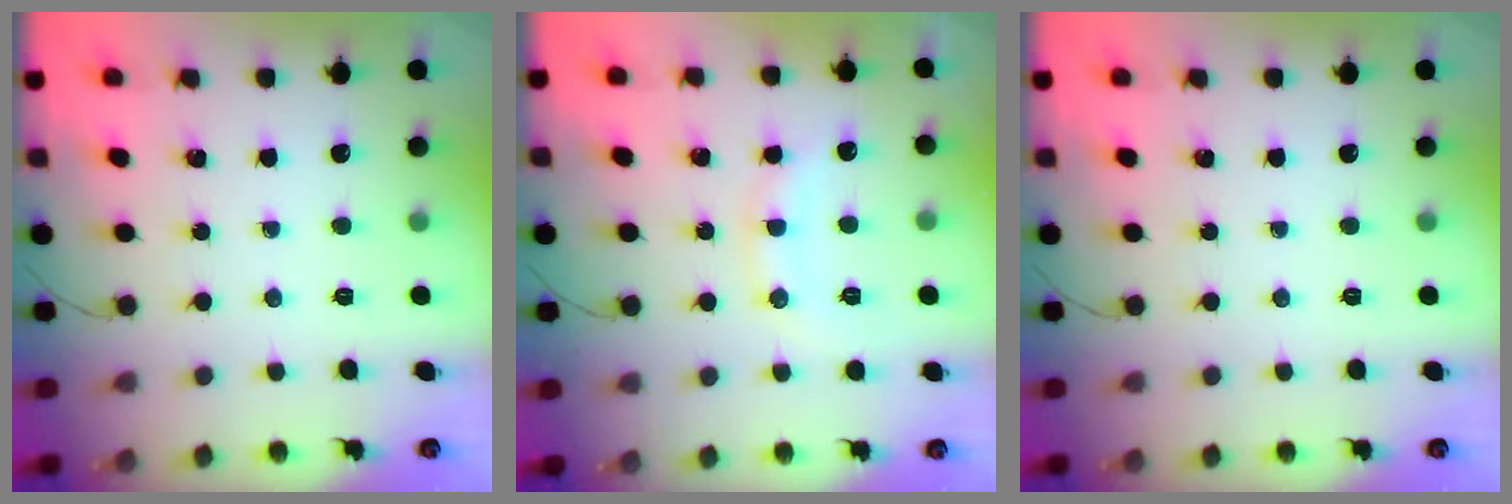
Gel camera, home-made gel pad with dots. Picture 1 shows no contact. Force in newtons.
{"total": 8.9, "press": 8.8, "slide": 0.8}
{"total": 0.0}